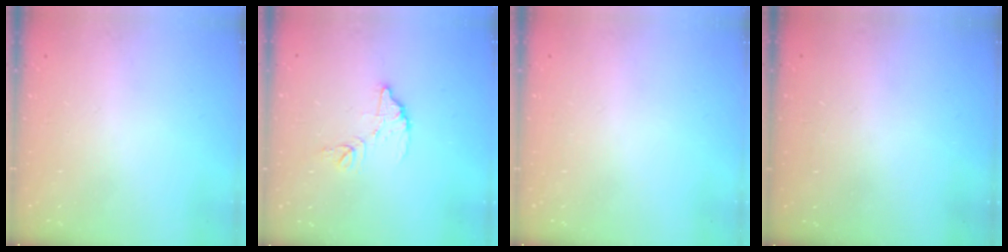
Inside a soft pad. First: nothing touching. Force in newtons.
{"total": 9.6, "press": 9.5, "slide": 0.7}
{"total": 0.0}
{"total": 3.7, "press": 3.7, "slide": 0.0}